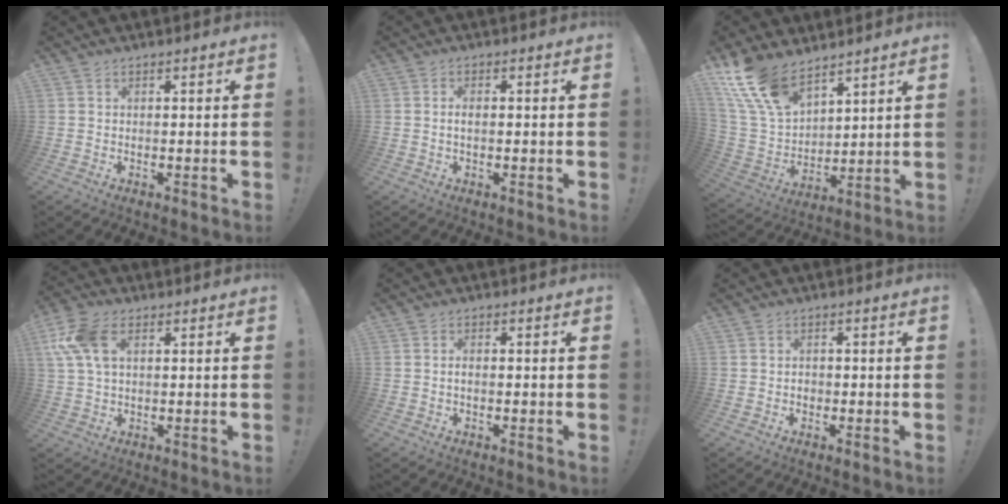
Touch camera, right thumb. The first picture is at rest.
{"total": 2.2, "force": [-0.1, 1.1, 1.9], "torque": [-0.031, 0.004, -0.004]}
{"total": 15.8, "force": [11.8, 7.6, 7.3], "torque": [-0.167, -0.076, 0.225]}
{"total": 10.7, "force": [3.7, 6.0, 8.0], "torque": [-0.178, 0.004, 0.073]}
{"total": 1.4, "force": [-0.4, 0.7, 1.1], "torque": [-0.023, 0.005, -0.007]}
{"total": 1.5, "force": [-0.6, 1.3, 0.5], "torque": [-0.003, 0.002, -0.013]}